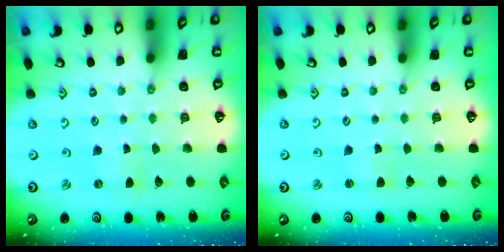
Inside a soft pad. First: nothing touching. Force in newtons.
{"total": 2.2, "press": 2.2, "slide": 0.2}